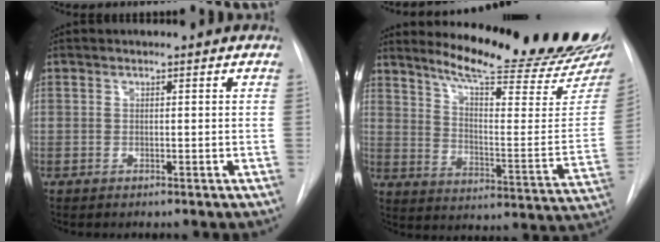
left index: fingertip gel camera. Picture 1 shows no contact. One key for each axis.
{"total": 22.8, "fx": 20.3, "fy": 0.6, "fz": 10.4, "tx": -0.154, "ty": -0.112, "tz": 0.267}